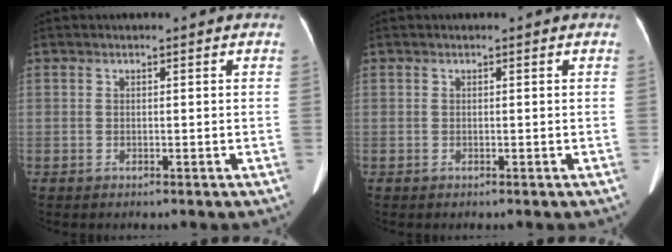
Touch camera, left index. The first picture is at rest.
{"total": 0.0}